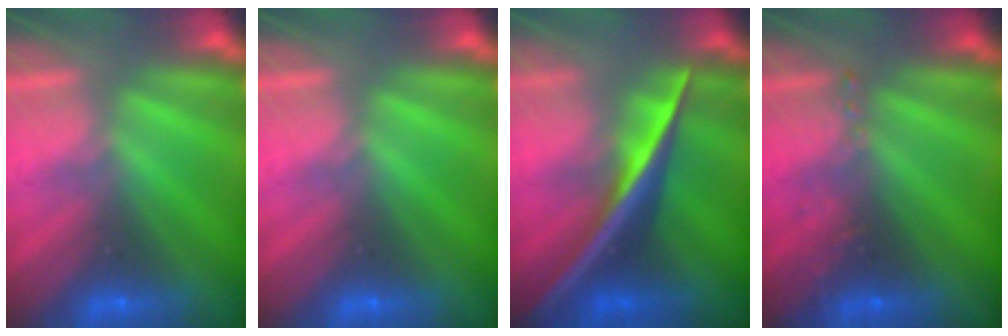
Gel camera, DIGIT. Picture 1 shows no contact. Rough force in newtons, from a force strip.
{"total": 0.0}
{"total": 2.5}
{"total": 2.5}